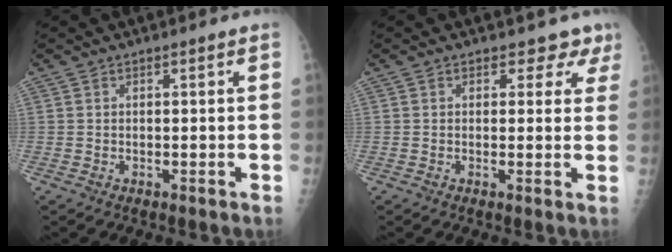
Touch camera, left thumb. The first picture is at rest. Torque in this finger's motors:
{"motor_torque": [-0.16, -0.03, -0.07, -0.05, -0.01]}